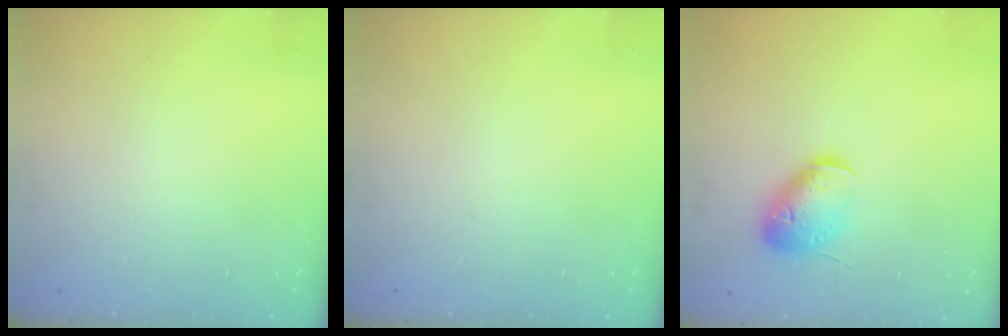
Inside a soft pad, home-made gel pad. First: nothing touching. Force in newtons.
{"total": 0.0}
{"total": 12.9, "press": 12.8, "slide": 1.7}